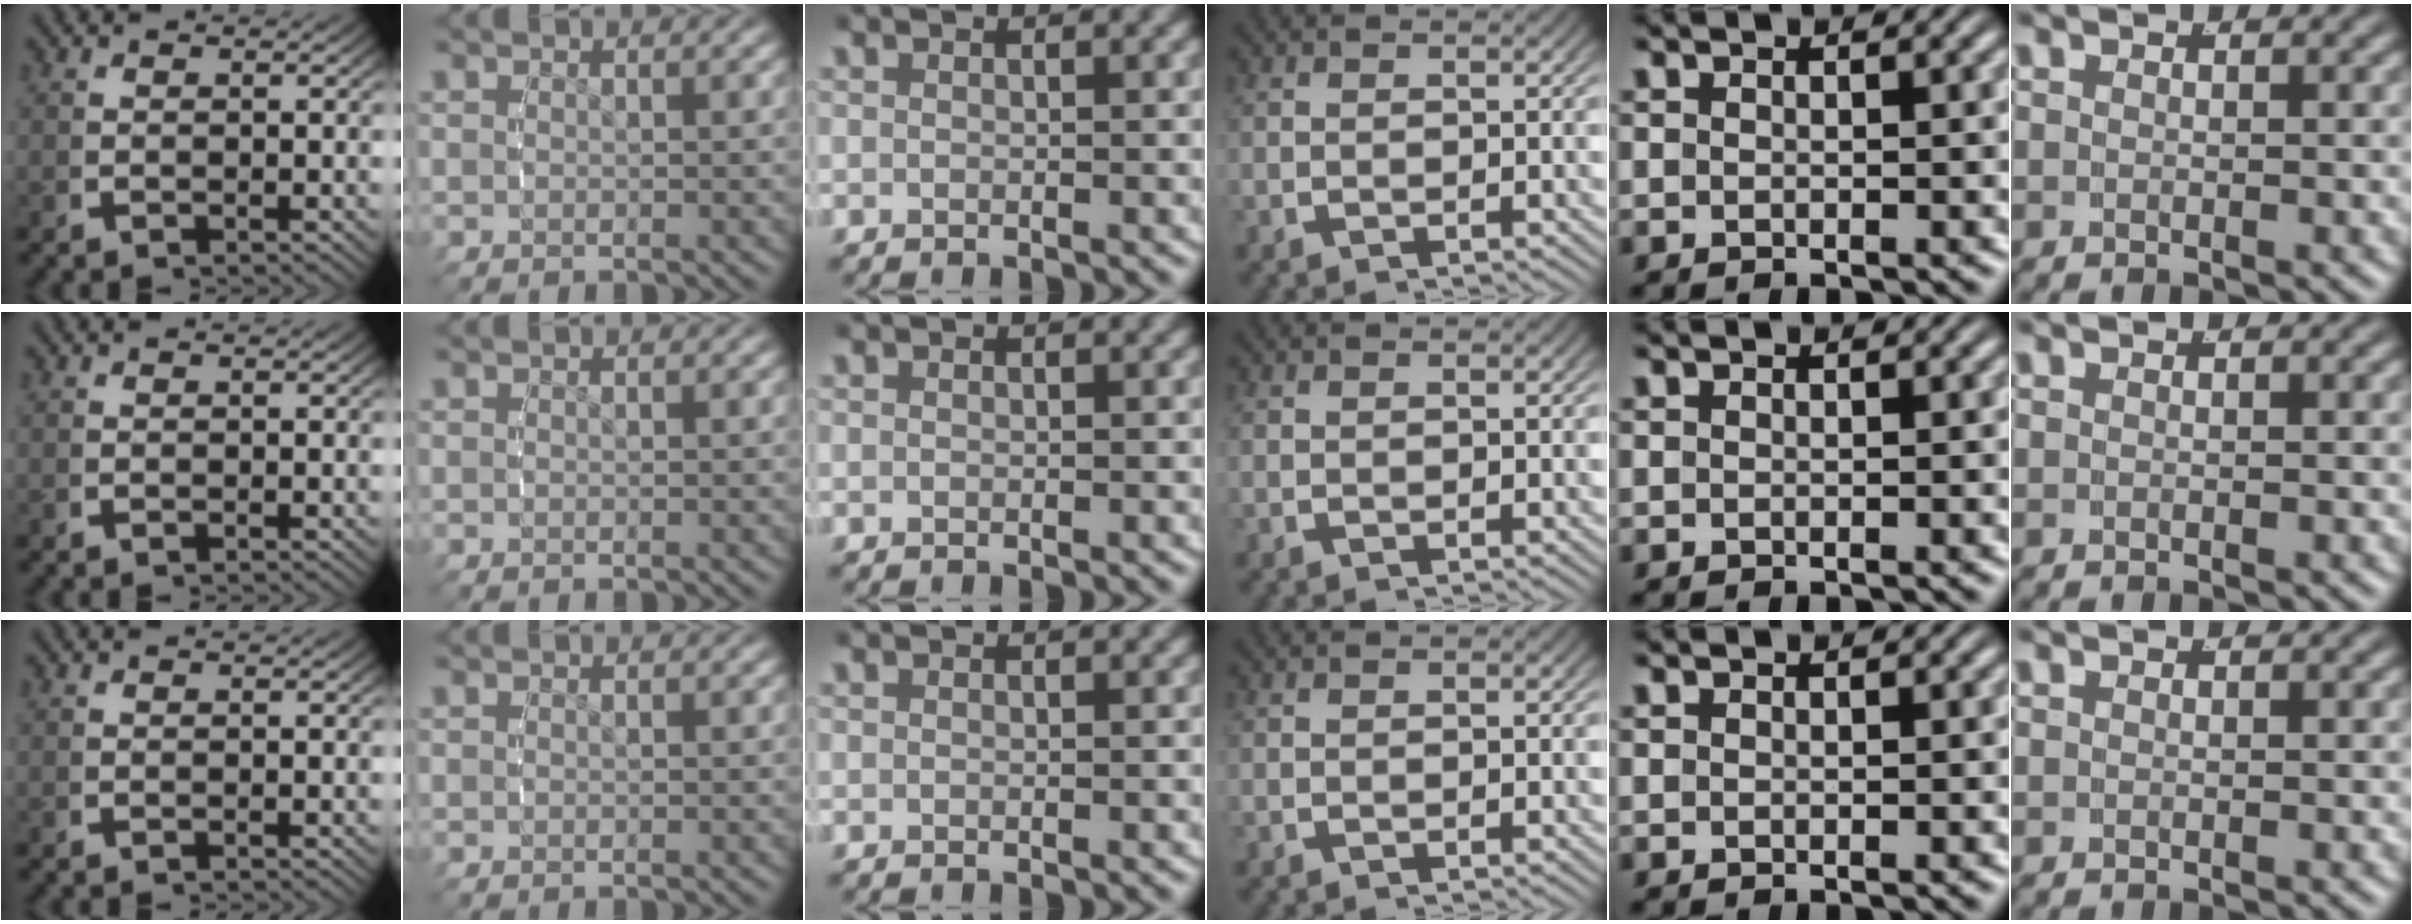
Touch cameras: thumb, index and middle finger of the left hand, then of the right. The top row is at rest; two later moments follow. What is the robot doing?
{"motion": "reach", "object": "string"}